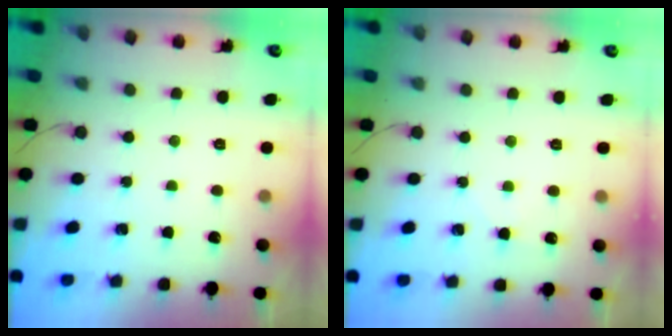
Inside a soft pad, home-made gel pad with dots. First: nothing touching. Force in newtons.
{"total": 3.0, "press": 2.6, "slide": 1.5}